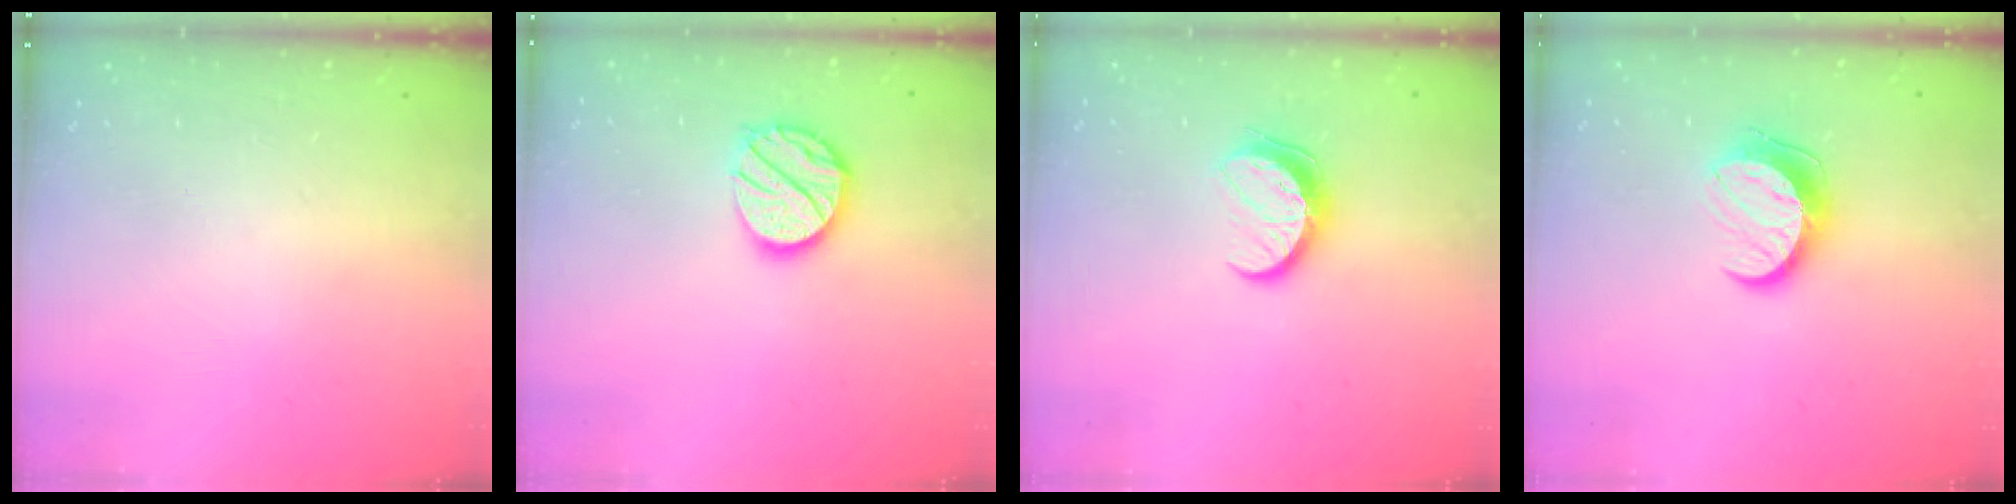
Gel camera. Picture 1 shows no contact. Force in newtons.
{"total": 12.6, "press": 12.5, "slide": 0.8}
{"total": 10.4, "press": 10.3, "slide": 0.8}
{"total": 10.6, "press": 10.5, "slide": 0.7}